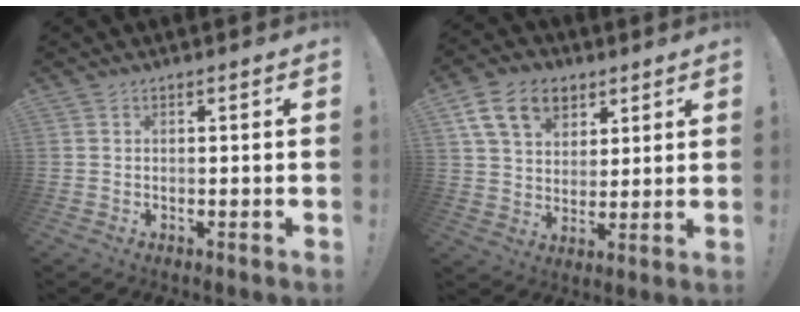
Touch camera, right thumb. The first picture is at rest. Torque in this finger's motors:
{"motor_torque": [-0.03, 0.28, 0.32, -0.13, 0.32]}